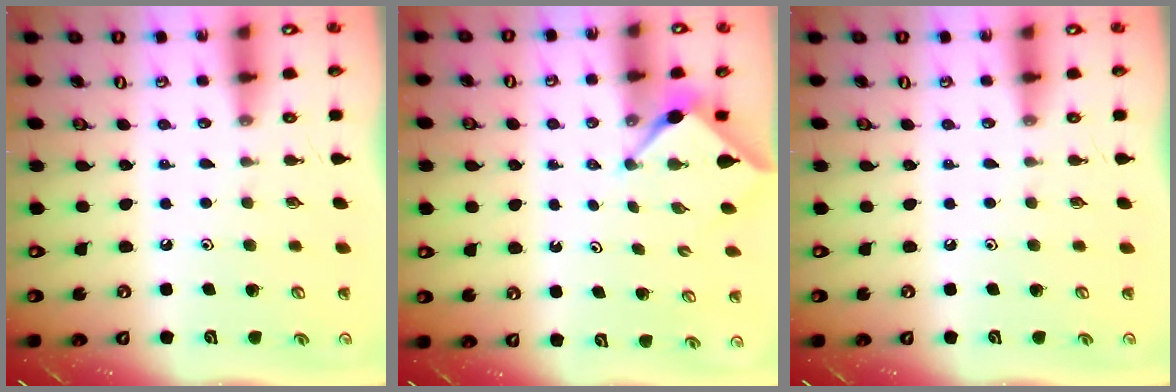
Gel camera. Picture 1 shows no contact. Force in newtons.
{"total": 3.1, "press": 3.1, "slide": 0.4}
{"total": 0.0}